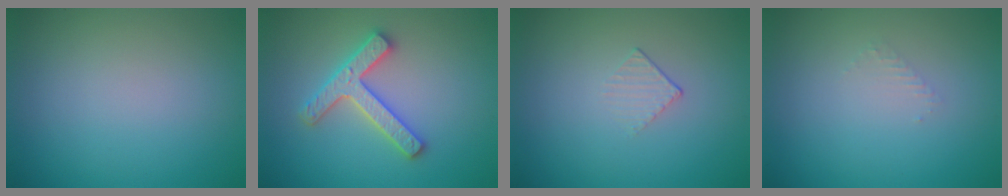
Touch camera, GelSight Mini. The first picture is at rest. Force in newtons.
{"total": 4.2, "press": 4.2, "slide": 0.7}
{"total": 1.2, "press": 0.4, "slide": 1.2}
{"total": 0.8, "press": 0.8, "slide": 0.3}